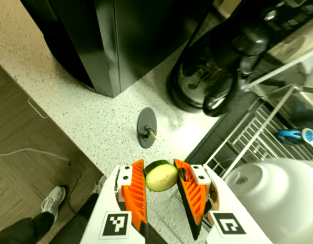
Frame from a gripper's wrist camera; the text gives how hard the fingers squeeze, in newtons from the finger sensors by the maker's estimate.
{"total": 9.3, "left": 9.8, "right": 8.7}